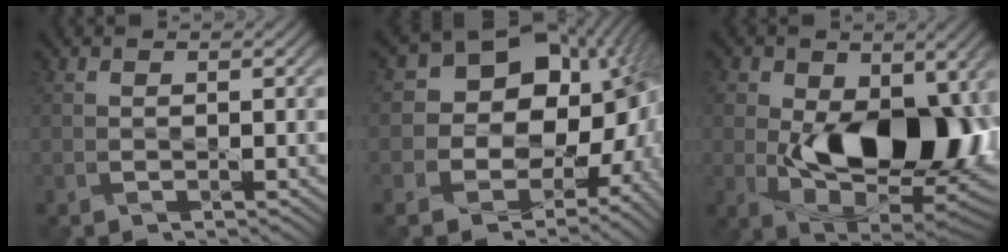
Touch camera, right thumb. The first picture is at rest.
{"total": 18.0, "force": [0.7, 14.5, 10.5], "torque": [-0.156, -0.012, 0.019]}
{"total": 15.2, "force": [-0.9, 9.6, 11.8], "torque": [-0.171, -0.024, -0.004]}